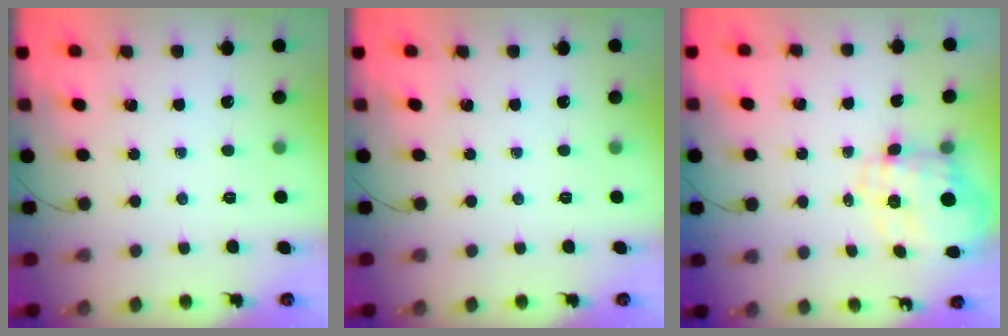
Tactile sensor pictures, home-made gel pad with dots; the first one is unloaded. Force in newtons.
{"total": 0.0}
{"total": 4.2, "press": 3.8, "slide": 1.8}